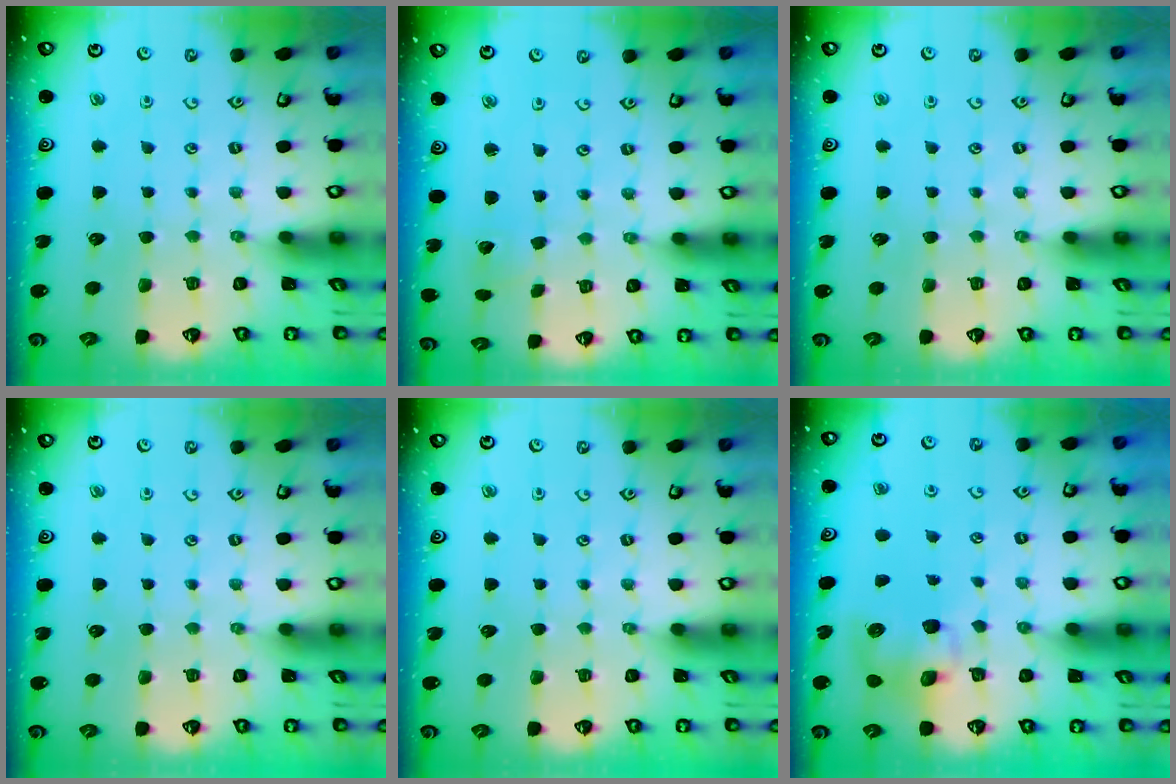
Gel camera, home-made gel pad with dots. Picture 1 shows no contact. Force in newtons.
{"total": 1.3, "press": 1.3, "slide": 0.0}
{"total": 0.0}
{"total": 0.0}
{"total": 0.0}
{"total": 8.7, "press": 8.6, "slide": 1.0}